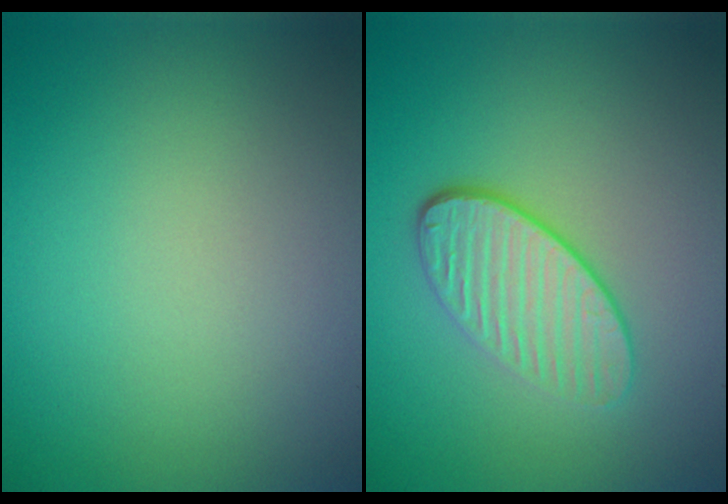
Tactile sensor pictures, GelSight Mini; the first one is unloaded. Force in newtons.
{"total": 3.8, "press": 3.0, "slide": 2.4}